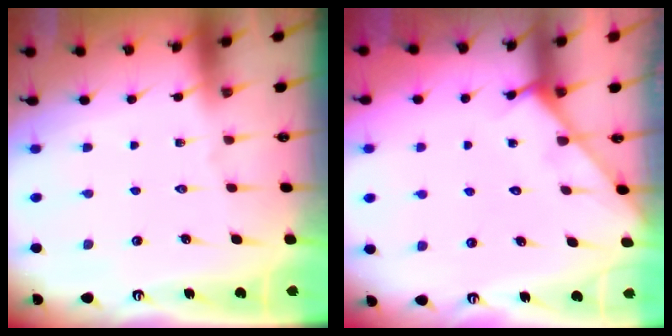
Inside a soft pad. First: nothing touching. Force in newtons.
{"total": 4.0, "press": 4.0, "slide": 0.4}